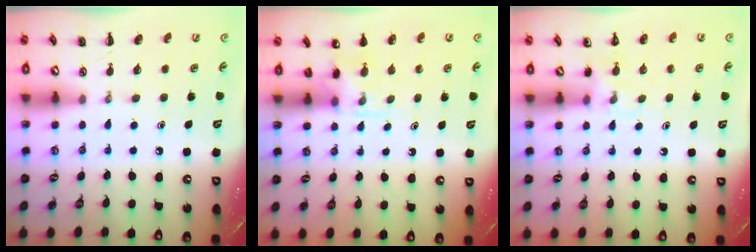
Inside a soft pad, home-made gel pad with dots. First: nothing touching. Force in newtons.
{"total": 4.4, "press": 4.2, "slide": 1.6}
{"total": 5.5, "press": 5.3, "slide": 1.7}